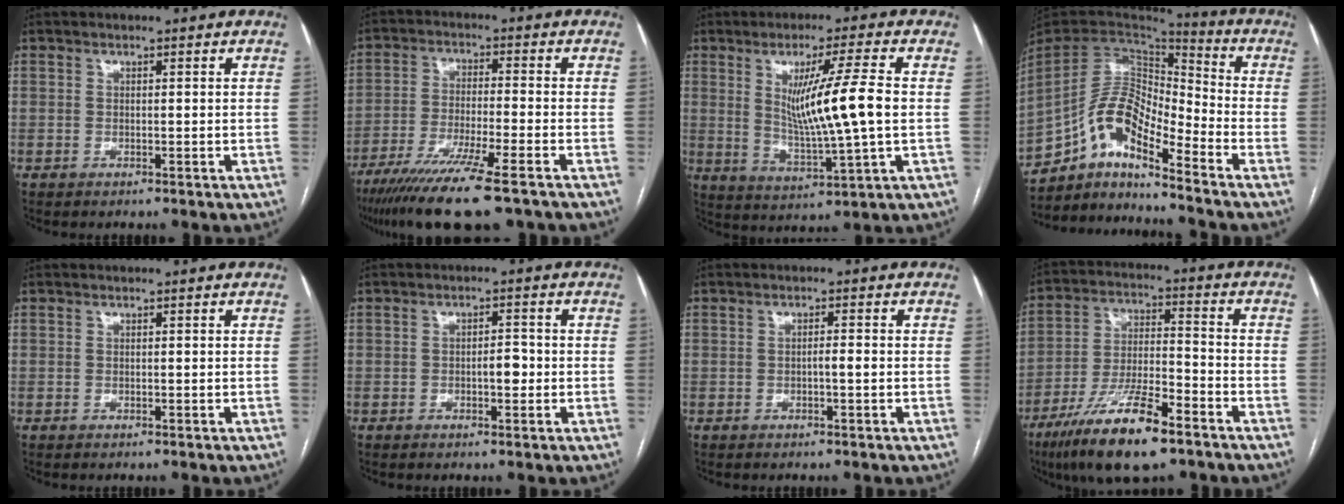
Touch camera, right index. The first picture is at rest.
{"total": 14.0, "force": [-10.1, 0.4, 9.7], "torque": [-0.184, -0.043, -0.171]}
{"total": 11.6, "force": [1.2, -0.6, 11.6], "torque": [-0.204, -0.016, 0.026]}
{"total": 13.1, "force": [-9.0, 3.6, 8.8], "torque": [-0.172, 0.031, -0.164]}
{"total": 0.0}
{"total": 2.7, "force": [-0.6, 1.0, 2.4], "torque": [-0.035, 0.004, -0.009]}
{"total": 1.4, "force": [-0.4, 0.0, 1.3], "torque": [-0.020, 0.002, -0.006]}
{"total": 15.0, "force": [-9.6, 2.8, 11.2], "torque": [-0.220, -0.024, -0.171]}